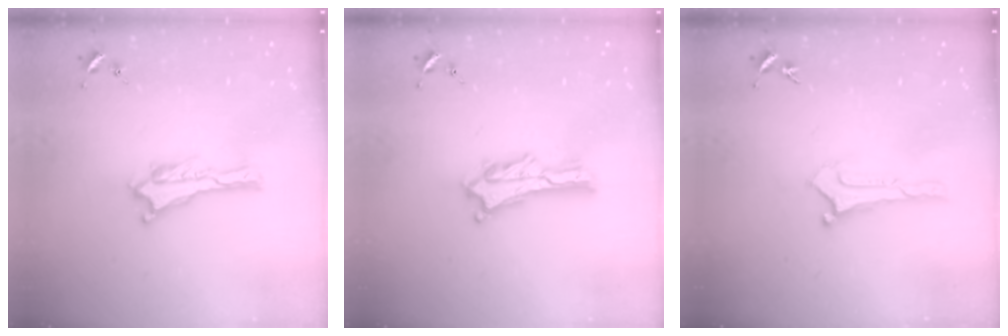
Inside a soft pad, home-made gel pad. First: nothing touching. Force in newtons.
{"total": 2.7, "press": 2.7, "slide": 0.3}
{"total": 0.0}